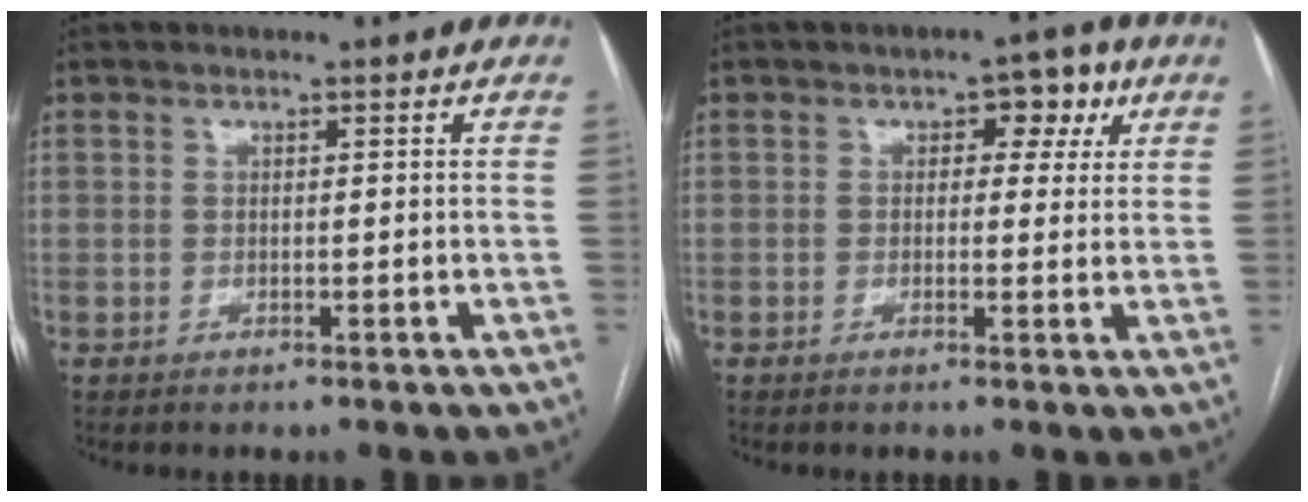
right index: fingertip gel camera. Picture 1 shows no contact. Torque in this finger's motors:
{"motor_torque": [0.63, 0.41, 0.25, 0.02]}